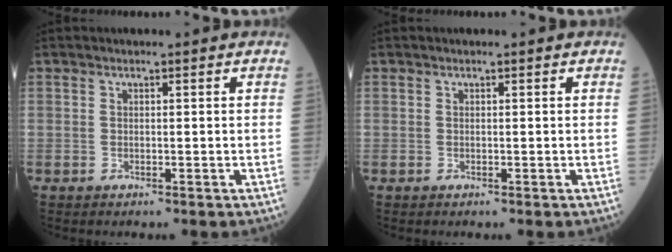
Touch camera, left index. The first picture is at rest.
{"total": 0.0}